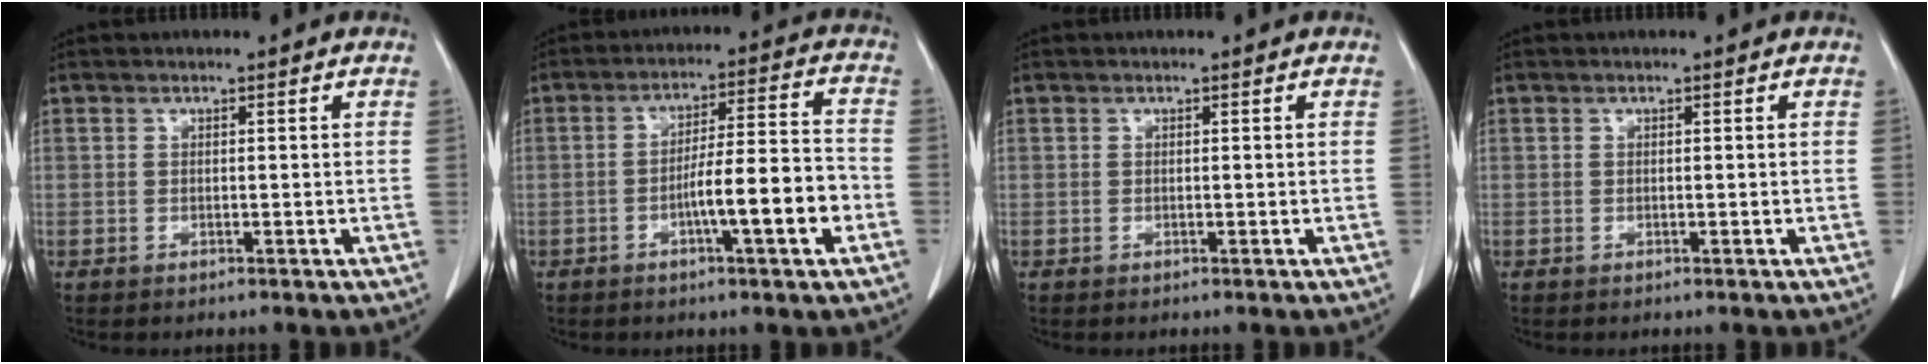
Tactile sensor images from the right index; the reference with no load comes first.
{"total": 10.0, "force": [-3.5, 0.5, 9.3], "torque": [-0.146, 0.010, -0.055]}
{"total": 0.0}
{"total": 0.0}